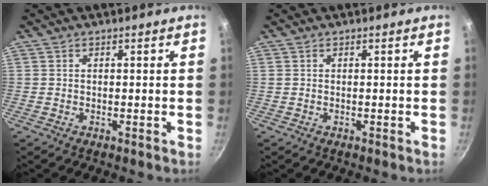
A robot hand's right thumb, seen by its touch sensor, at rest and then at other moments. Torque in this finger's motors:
{"motor_torque": [0.29, 0.03, -0.38, 0.35, 0.03]}